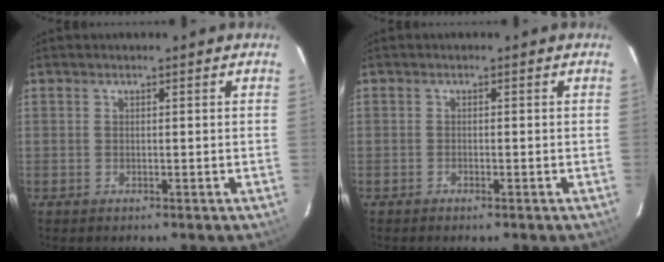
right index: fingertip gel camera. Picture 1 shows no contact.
{"total": 0.7, "force": [-0.6, 0.2, 0.2], "torque": [-0.005, -0.001, -0.011]}